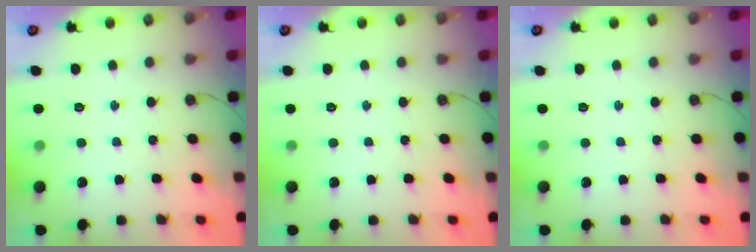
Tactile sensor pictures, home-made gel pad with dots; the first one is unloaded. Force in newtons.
{"total": 0.0}
{"total": 0.0}